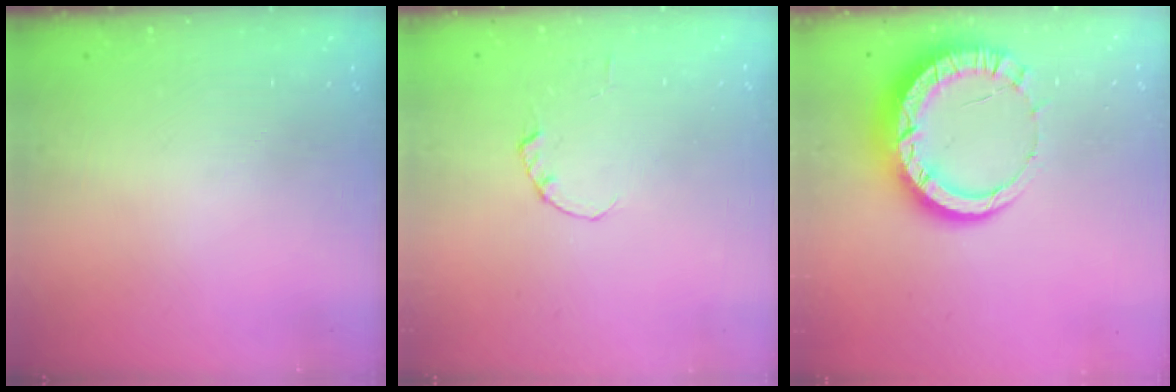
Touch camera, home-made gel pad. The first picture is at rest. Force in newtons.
{"total": 0.0}
{"total": 12.8, "press": 12.8, "slide": 1.2}